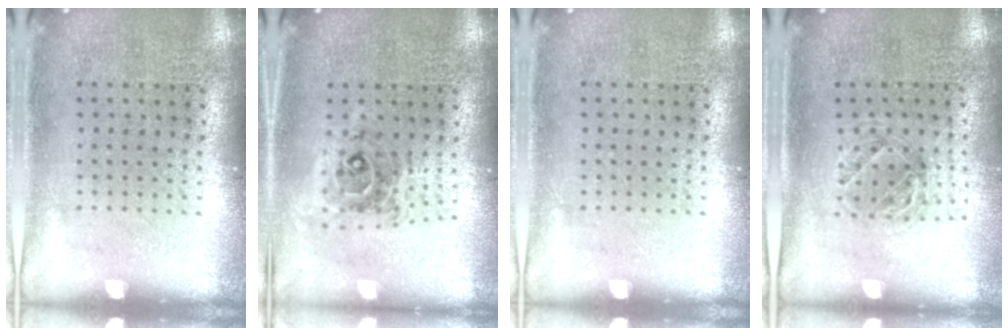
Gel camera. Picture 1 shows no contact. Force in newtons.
{"total": 0.7, "press": 0.7, "slide": 0.2}
{"total": 0.0}
{"total": 1.0, "press": 1.0, "slide": 0.2}